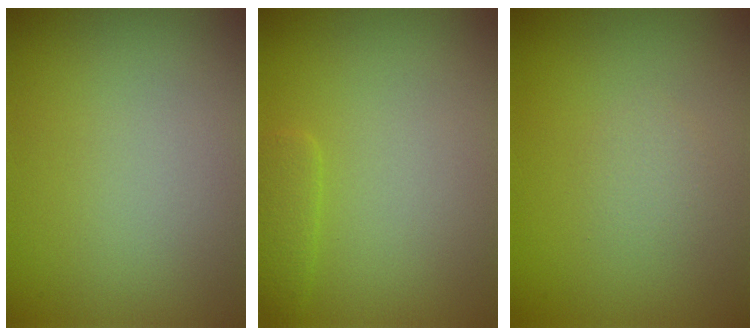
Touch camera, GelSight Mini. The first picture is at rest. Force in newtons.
{"total": 1.4, "press": 1.4, "slide": 0.2}
{"total": 1.1, "press": 1.1, "slide": 0.0}